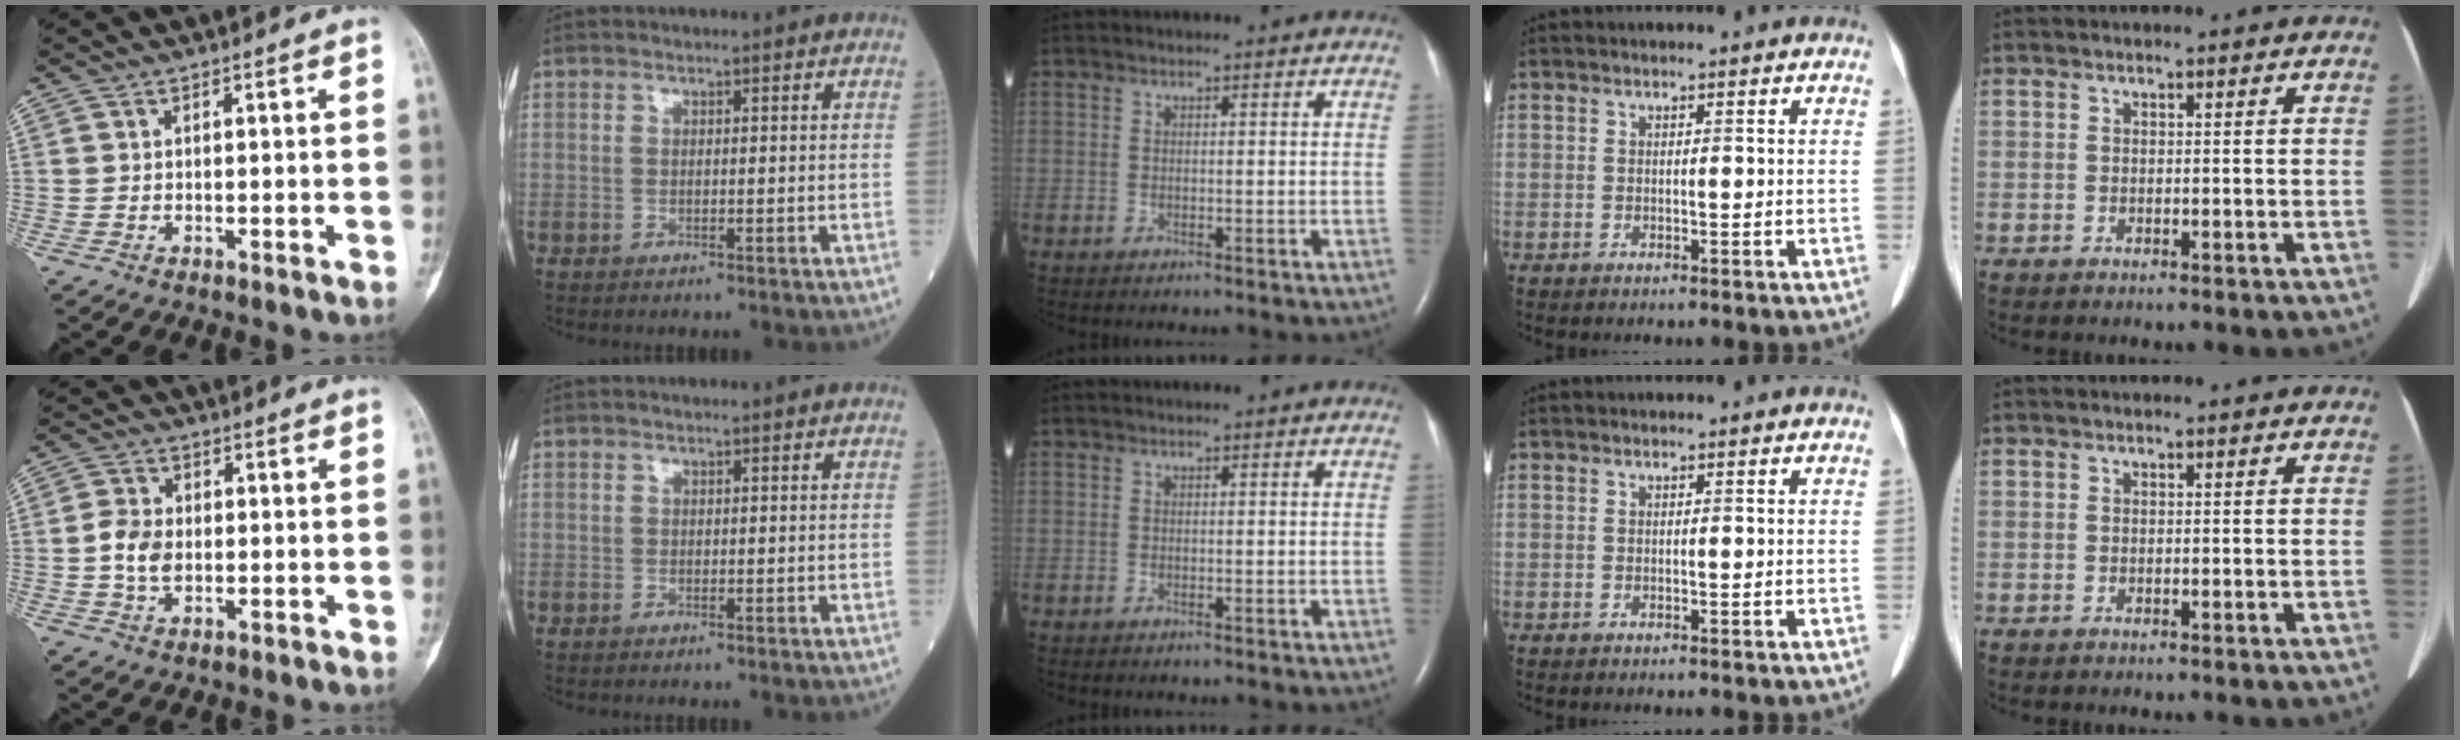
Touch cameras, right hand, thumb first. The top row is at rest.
{"thumb": {"total": 5.2, "force": [-0.6, 3.6, 3.7], "torque": [-0.069, 0.007, -0.017]}}